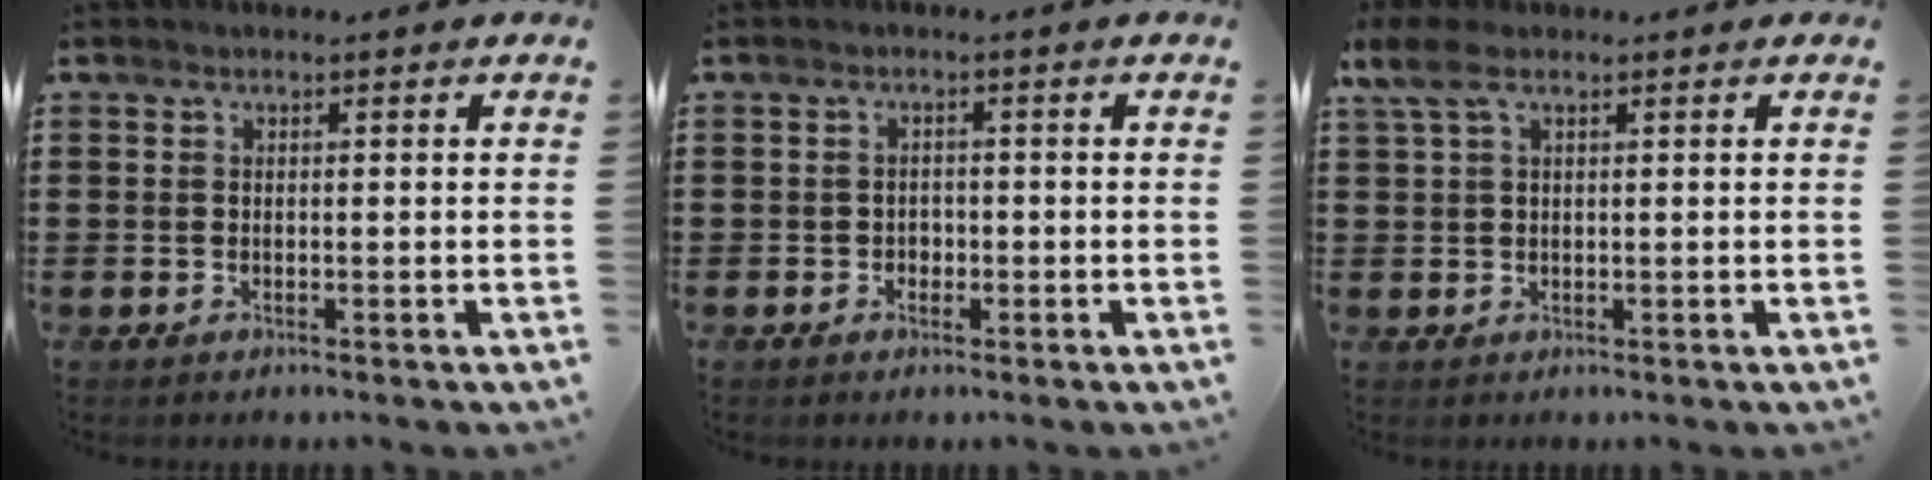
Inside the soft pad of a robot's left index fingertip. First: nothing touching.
{"total": 1.2, "force": [-0.5, 1.0, 0.4], "torque": [-0.012, 0.001, -0.012]}
{"total": 4.1, "force": [1.6, 1.9, 3.3], "torque": [-0.083, 0.002, 0.024]}